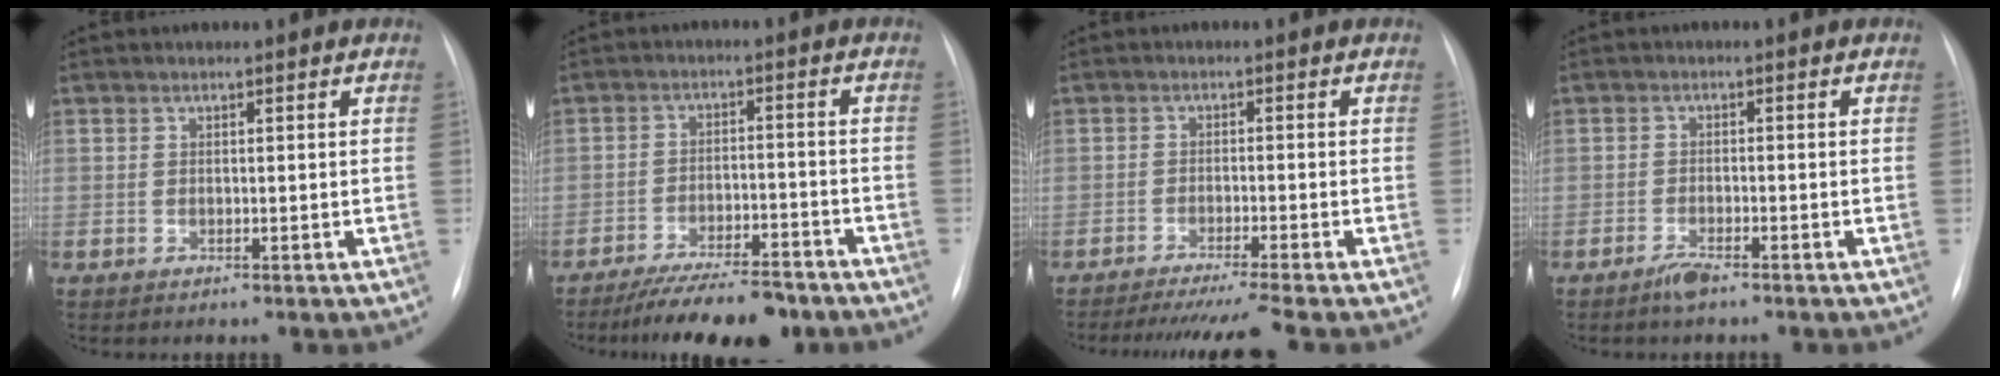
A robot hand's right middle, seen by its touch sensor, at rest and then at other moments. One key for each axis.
{"total": 11.8, "fx": -9.9, "fy": 2.6, "fz": 5.9, "tx": -0.086, "ty": -0.005, "tz": -0.151}
{"total": 9.0, "fx": -7.8, "fy": -2.2, "fz": 3.9, "tx": -0.039, "ty": -0.026, "tz": -0.122}
{"total": 2.2, "fx": -1.8, "fy": 0.2, "fz": 1.2, "tx": -0.031, "ty": -0.003, "tz": -0.034}